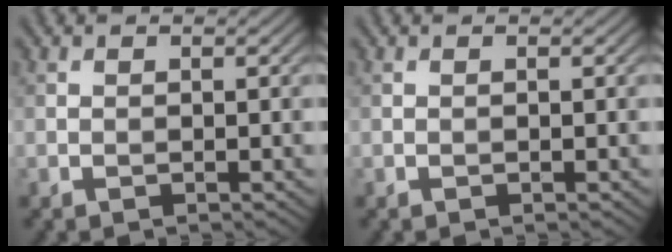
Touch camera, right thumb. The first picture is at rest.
{"total": 0.0}